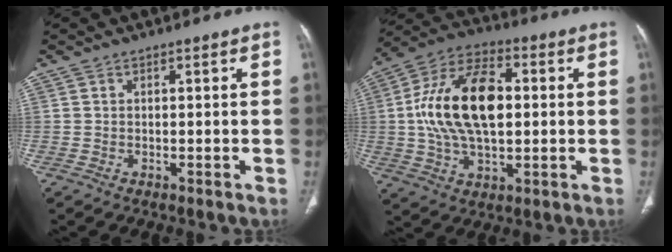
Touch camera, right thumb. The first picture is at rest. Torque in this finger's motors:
{"motor_torque": [0.72, 3.07, 1.77, -0.59, 0.22]}